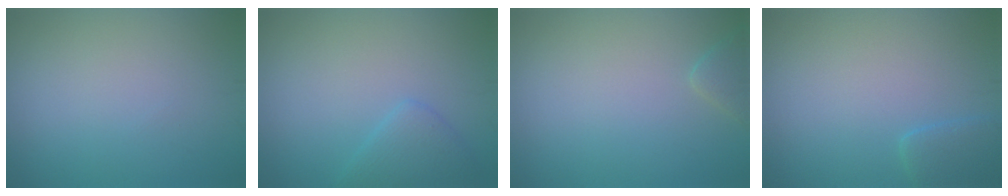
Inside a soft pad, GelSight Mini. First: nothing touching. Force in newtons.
{"total": 2.3, "press": 2.3, "slide": 0.1}
{"total": 1.4, "press": 1.4, "slide": 0.1}
{"total": 1.9, "press": 1.9, "slide": 0.3}